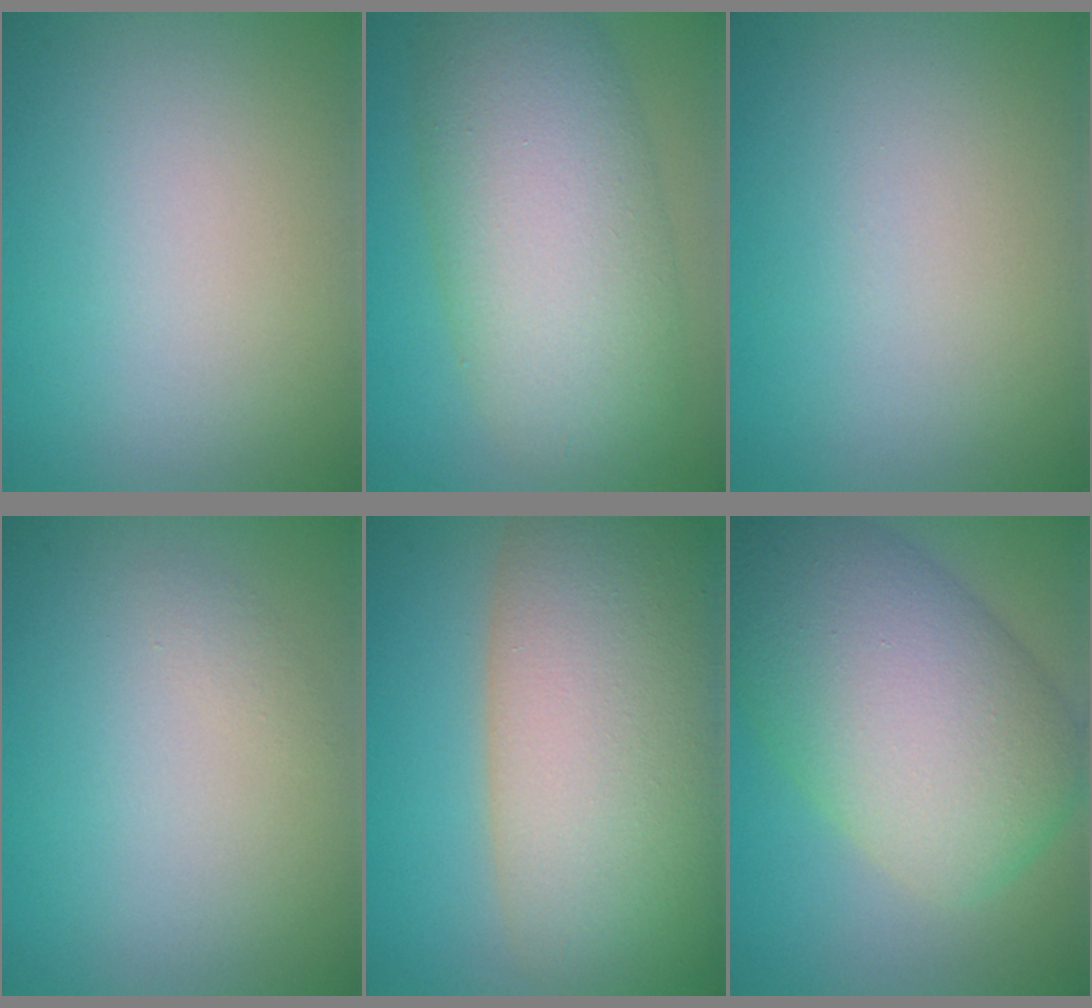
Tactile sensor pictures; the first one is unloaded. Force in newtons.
{"total": 10.4, "press": 10.4, "slide": 0.3}
{"total": 0.0}
{"total": 0.6, "press": 0.6, "slide": 0.1}
{"total": 13.7, "press": 13.7, "slide": 0.9}
{"total": 12.3, "press": 12.3, "slide": 0.3}